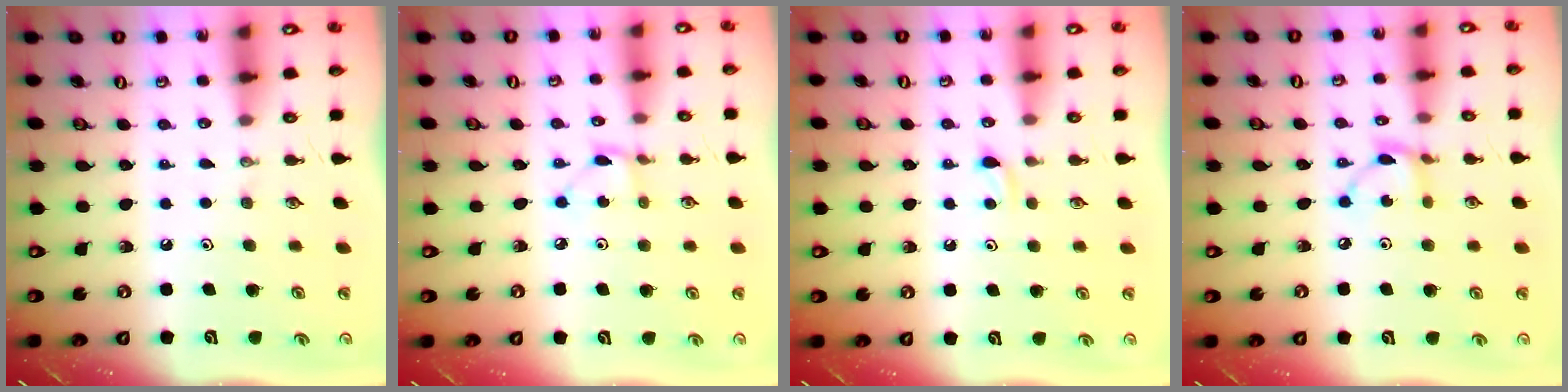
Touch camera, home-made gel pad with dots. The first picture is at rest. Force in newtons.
{"total": 1.8, "press": 1.8, "slide": 0.3}
{"total": 3.3, "press": 3.3, "slide": 0.5}
{"total": 4.8, "press": 4.8, "slide": 0.1}